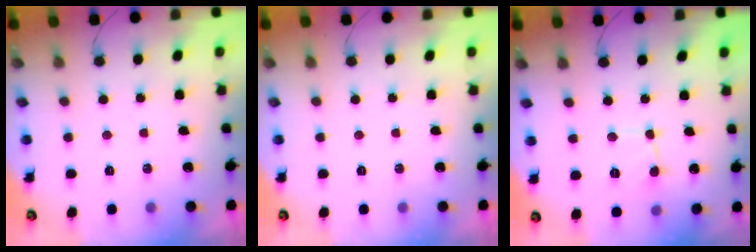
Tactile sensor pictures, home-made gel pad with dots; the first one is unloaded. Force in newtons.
{"total": 0.0}
{"total": 2.4, "press": 2.4, "slide": 0.2}